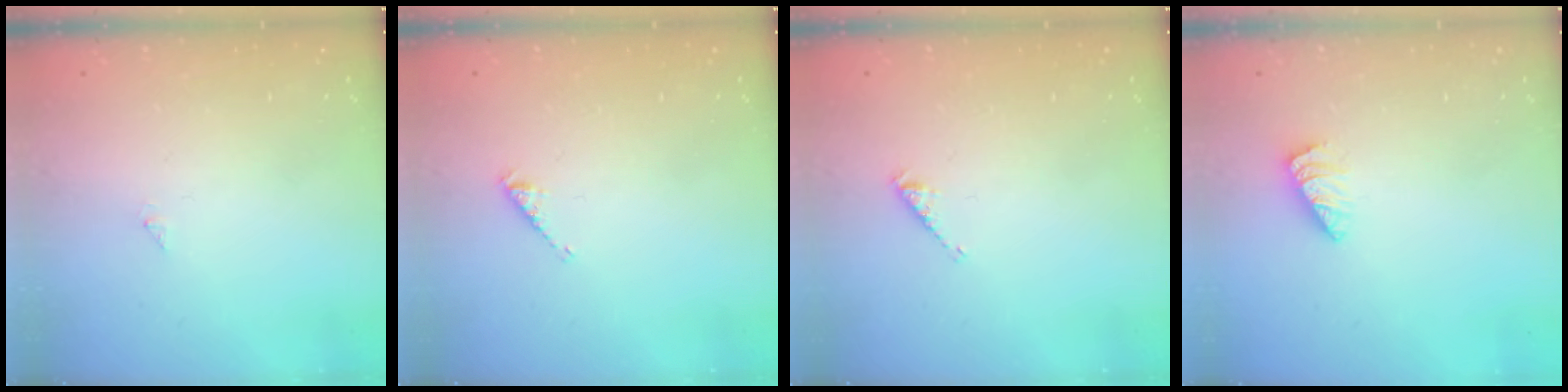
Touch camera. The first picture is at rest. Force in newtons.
{"total": 2.9, "press": 2.9, "slide": 0.5}
{"total": 2.9, "press": 2.9, "slide": 0.5}
{"total": 1.3, "press": 1.3, "slide": 0.2}